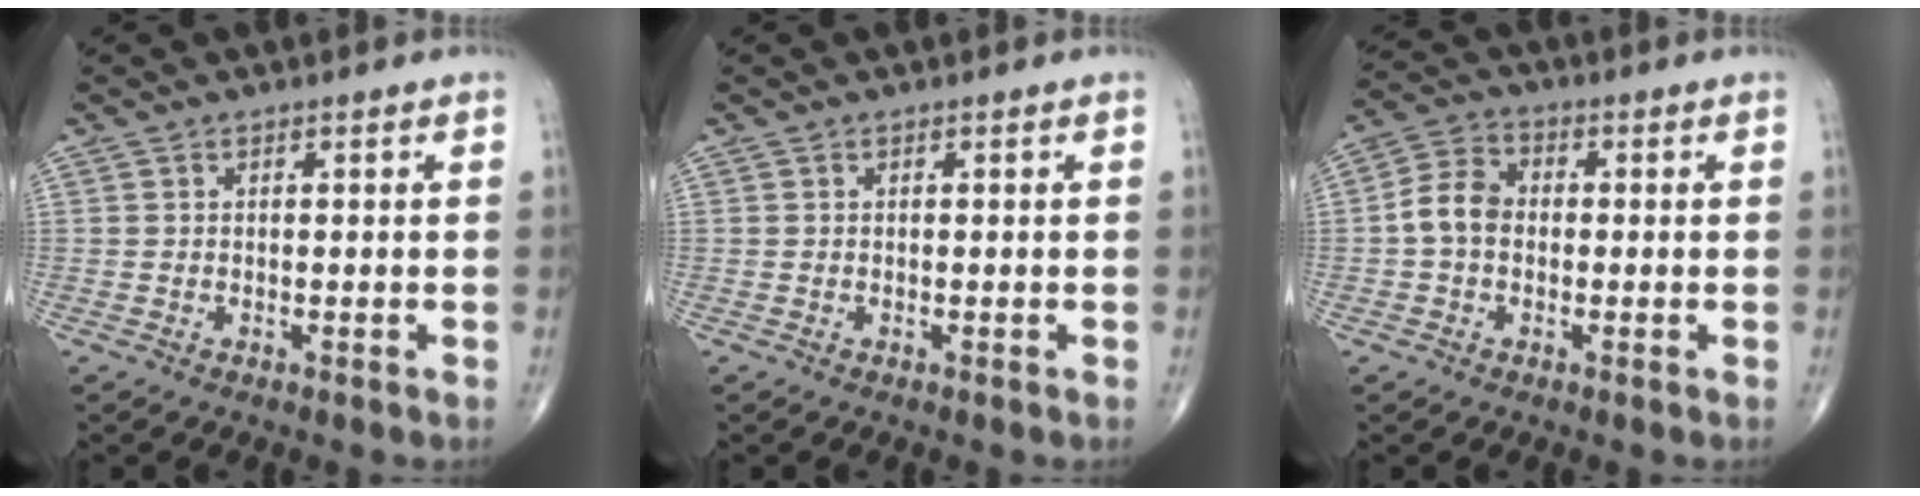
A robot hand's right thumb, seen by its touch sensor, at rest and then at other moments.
{"total": 0.0}
{"total": 6.6, "force": [-0.6, 5.0, 4.2], "torque": [-0.073, 0.023, -0.023]}